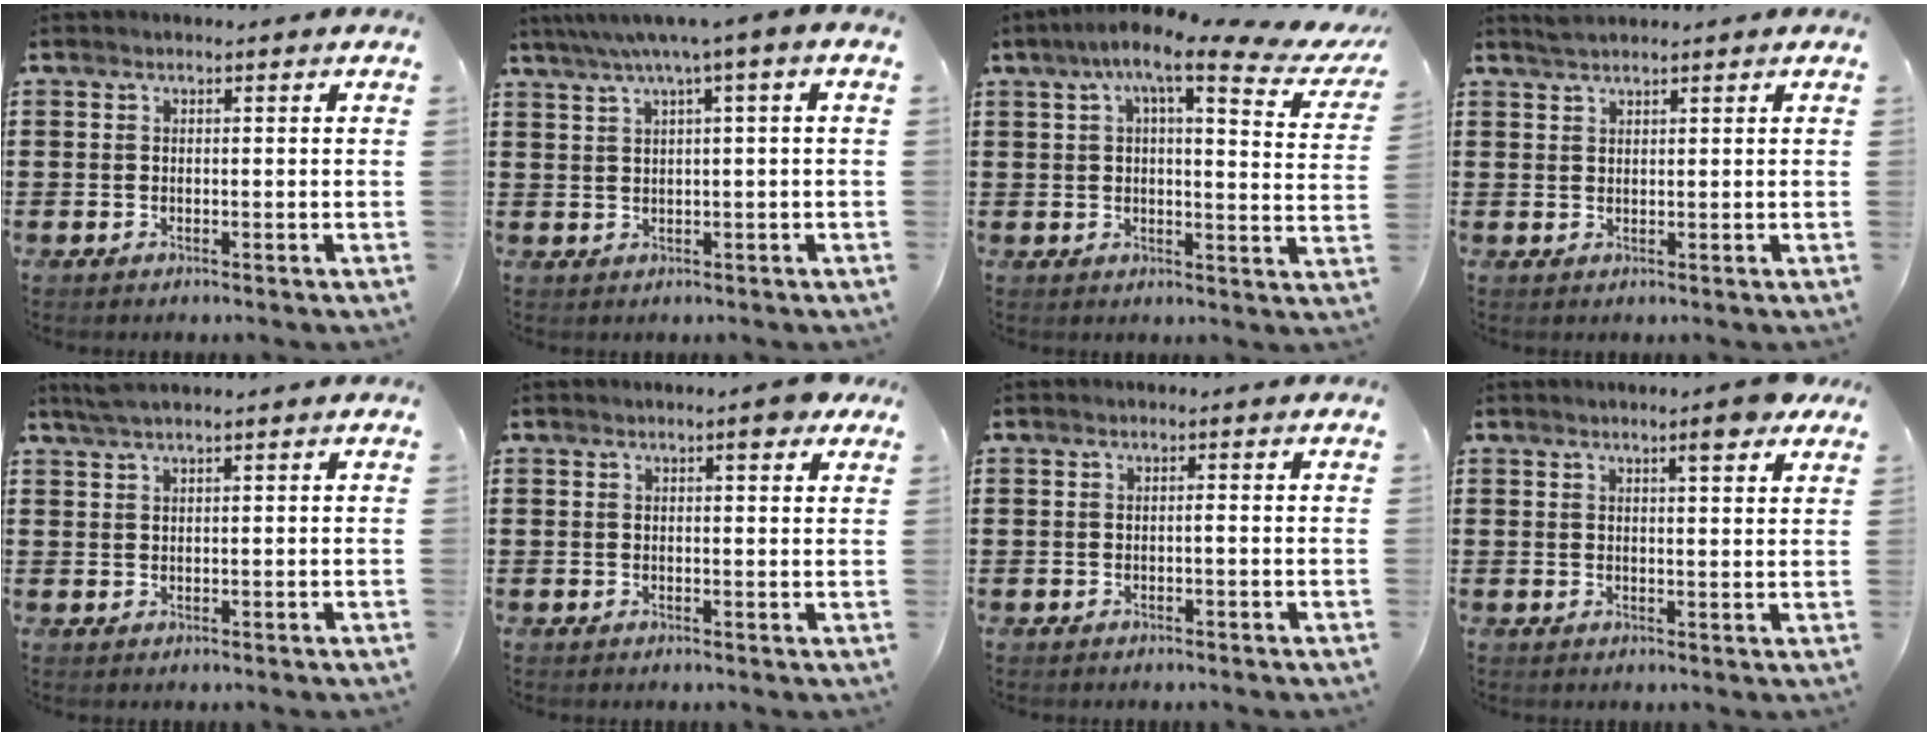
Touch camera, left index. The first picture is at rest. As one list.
[{"total": 4.0, "force": [1.3, -0.5, 3.8], "torque": [-0.074, -0.010, 0.017]}, {"total": 9.4, "force": [6.6, 1.2, 6.7], "torque": [-0.126, -0.025, 0.106]}, {"total": 1.7, "force": [1.6, 0.1, 0.6], "torque": [-0.014, 0.001, 0.030]}, {"total": 2.2, "force": [1.7, 0.1, 1.3], "torque": [-0.028, 0.003, 0.032]}, {"total": 3.2, "force": [2.2, 0.6, 2.2], "torque": [-0.031, -0.005, 0.036]}, {"total": 0.6, "force": [-0.2, -0.1, 0.6], "torque": [-0.010, -0.003, -0.003]}, {"total": 5.0, "force": [3.9, 0.5, 3.0], "torque": [-0.044, -0.016, 0.064]}]